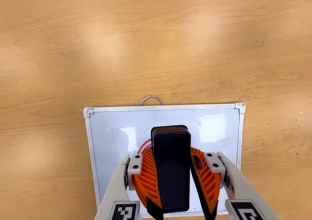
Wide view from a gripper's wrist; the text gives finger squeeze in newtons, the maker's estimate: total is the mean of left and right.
{"total": 9.9, "left": 10.5, "right": 9.4}